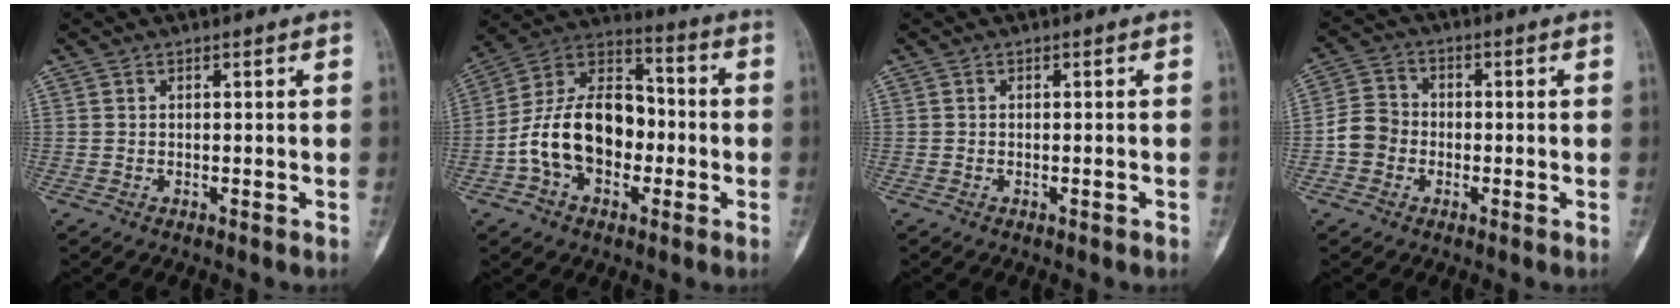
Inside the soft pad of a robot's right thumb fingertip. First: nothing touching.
{"total": 17.4, "force": [-3.2, 11.6, 12.5], "torque": [-0.198, 0.047, -0.059]}
{"total": 0.5, "force": [-0.3, 0.0, 0.4], "torque": [-0.006, 0.000, -0.002]}
{"total": 5.7, "force": [-1.5, 5.0, 2.3], "torque": [-0.029, 0.018, -0.040]}